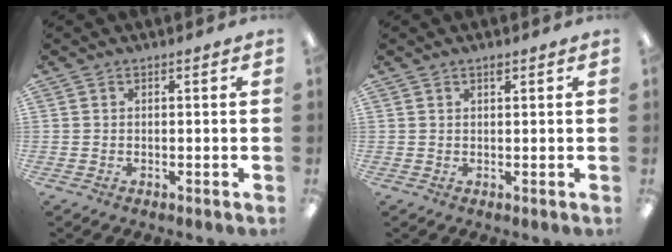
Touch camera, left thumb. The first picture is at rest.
{"total": 1.2, "force": [0.9, 0.4, 0.7], "torque": [-0.014, 0.001, 0.016]}